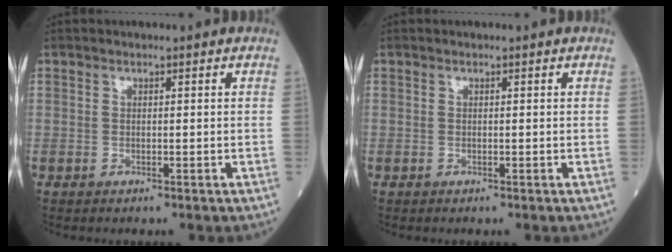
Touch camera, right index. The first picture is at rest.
{"total": 0.0}